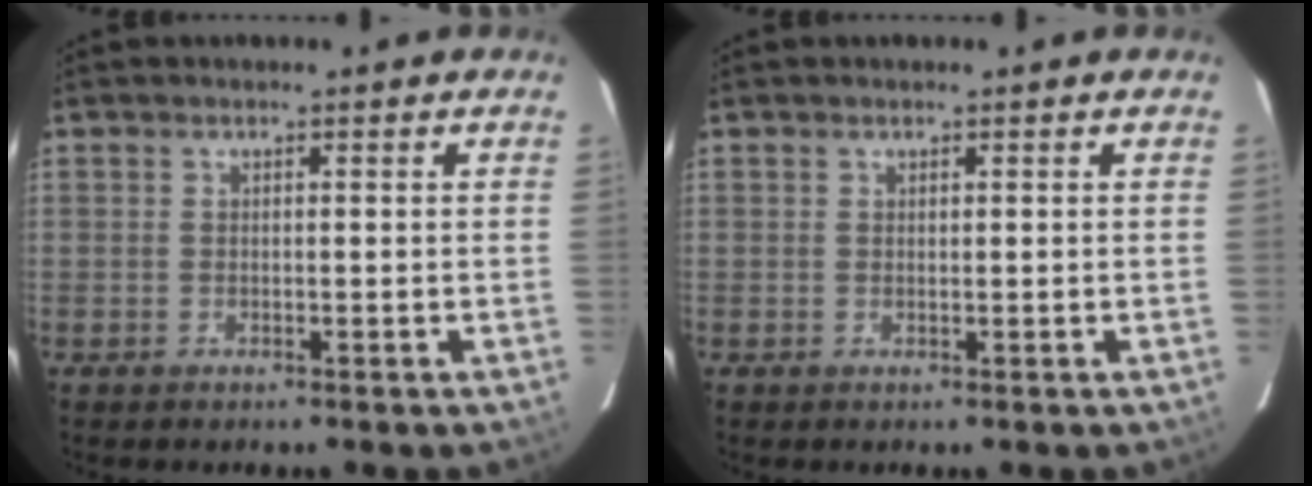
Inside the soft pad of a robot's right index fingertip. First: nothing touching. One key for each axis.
{"total": 0.0}